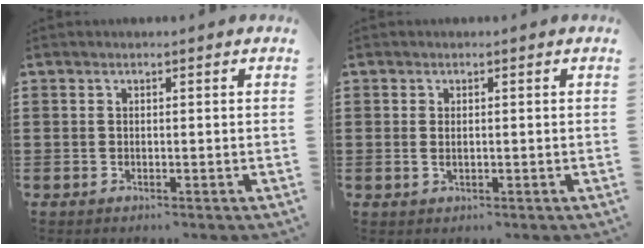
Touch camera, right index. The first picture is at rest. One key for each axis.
{"total": 1.3, "fx": 0.1, "fy": 0.6, "fz": 1.1, "tx": -0.024, "ty": 0.002, "tz": 0.001}